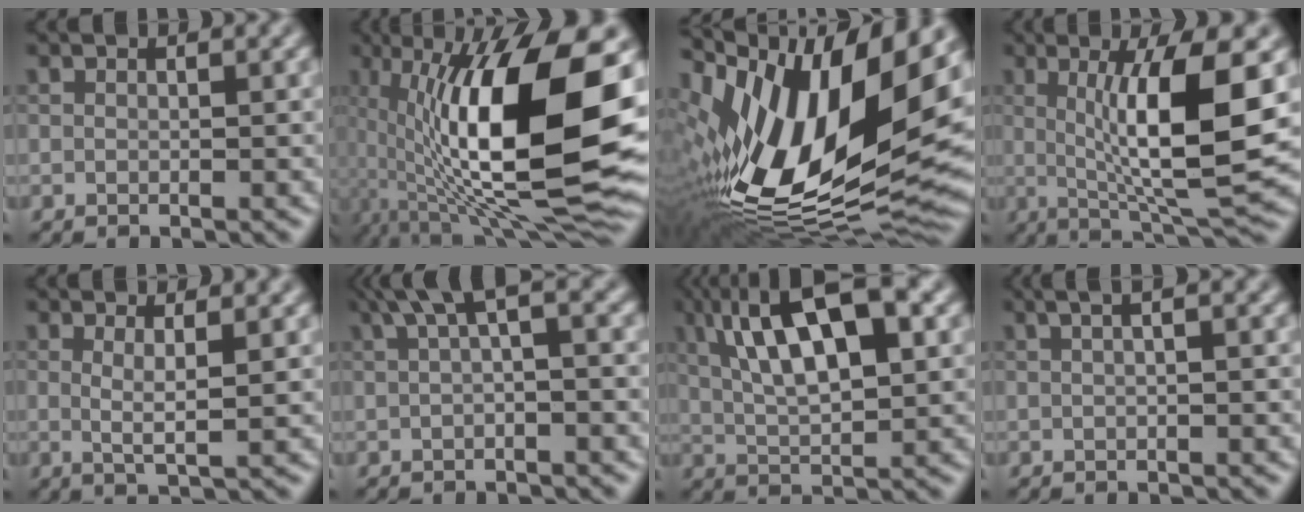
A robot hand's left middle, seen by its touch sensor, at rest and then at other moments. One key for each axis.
{"total": 16.2, "fx": 0.9, "fy": 5.4, "fz": 15.2, "tx": -0.246, "ty": -0.004, "tz": 0.016}
{"total": 18.0, "fx": 1.9, "fy": 8.9, "fz": 15.5, "tx": -0.298, "ty": -0.003, "tz": 0.027}
{"total": 9.8, "fx": 1.1, "fy": 1.9, "fz": 9.5, "tx": -0.140, "ty": -0.013, "tz": 0.029}
{"total": 2.3, "fx": 0.7, "fy": 0.5, "fz": 2.2, "tx": -0.038, "ty": -0.007, "tz": 0.011}
{"total": 3.9, "fx": 1.2, "fy": 0.8, "fz": 3.6, "tx": -0.061, "ty": 0.016, "tz": 0.018}
{"total": 11.3, "fx": 4.2, "fy": 4.1, "fz": 9.6, "tx": -0.163, "ty": 0.014, "tz": 0.067}
{"total": 4.0, "fx": 1.5, "fy": 1.8, "fz": 3.2, "tx": -0.023, "ty": 0.023, "tz": -0.002}